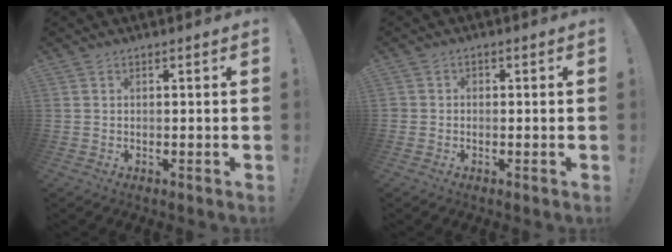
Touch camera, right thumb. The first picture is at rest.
{"total": 1.7, "force": [-0.6, 1.4, 0.6], "torque": [-0.012, 0.008, -0.011]}